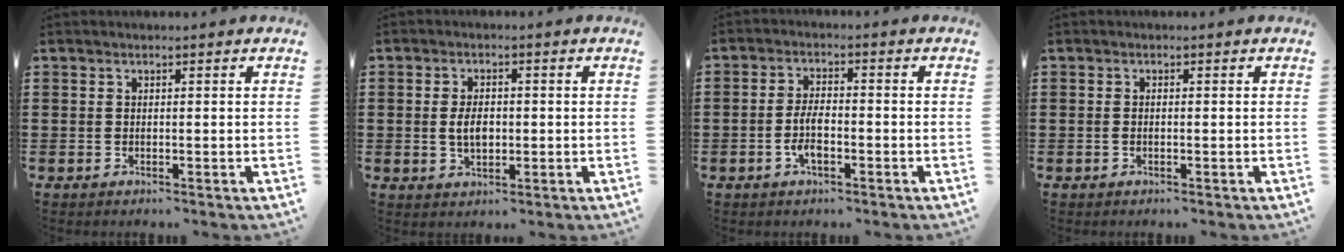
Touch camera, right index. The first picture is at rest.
{"total": 3.9, "force": [-0.3, 1.9, 3.3], "torque": [-0.064, -0.004, -0.009]}
{"total": 4.6, "force": [-1.6, 1.6, 4.1], "torque": [-0.099, -0.007, -0.035]}
{"total": 0.5, "force": [-0.3, 0.0, 0.4], "torque": [-0.009, -0.006, -0.004]}